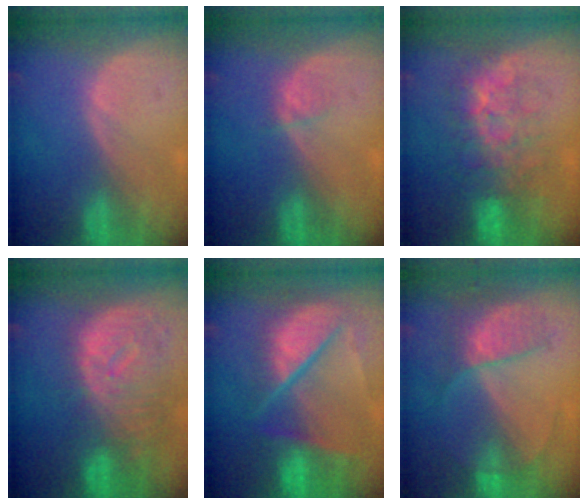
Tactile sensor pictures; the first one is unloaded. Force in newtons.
{"total": 1.2, "press": 1.2, "slide": 0.2}
{"total": 7.8, "press": 7.7, "slide": 1.3}
{"total": 11.9, "press": 10.2, "slide": 6.1}
{"total": 10.9, "press": 9.0, "slide": 6.2}
{"total": 7.0, "press": 6.0, "slide": 3.6}